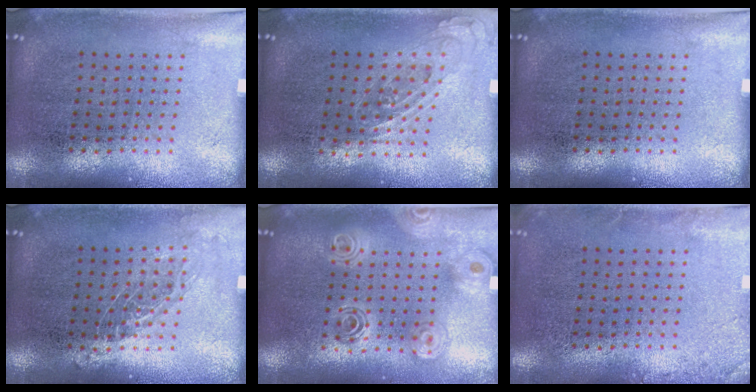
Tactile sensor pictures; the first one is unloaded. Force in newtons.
{"total": 0.8, "press": 0.7, "slide": 0.4}
{"total": 0.0}
{"total": 1.0, "press": 0.9, "slide": 0.5}
{"total": 1.9, "press": 1.6, "slide": 1.0}
{"total": 1.3, "press": 1.3, "slide": 0.2}